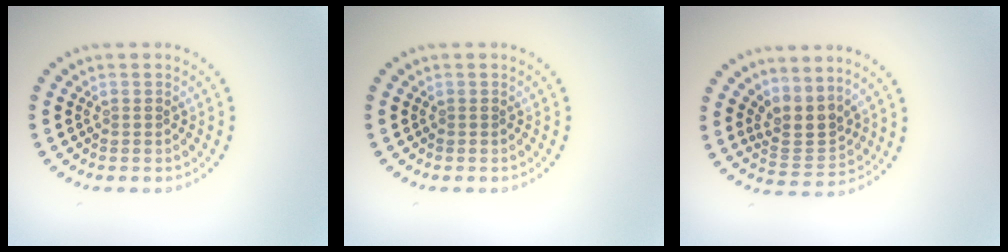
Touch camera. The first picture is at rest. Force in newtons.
{"total": 0.0}
{"total": 3.0, "press": 2.3, "slide": 1.9}